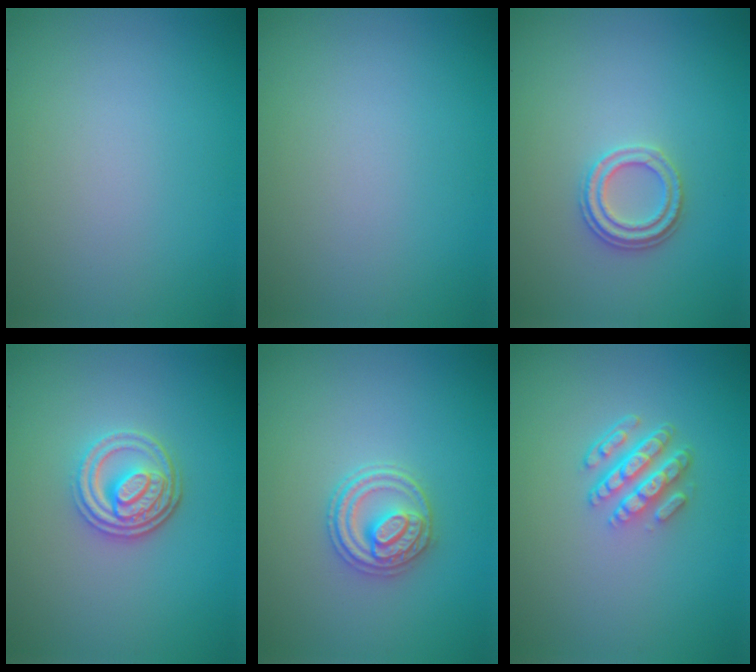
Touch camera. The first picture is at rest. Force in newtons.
{"total": 0.0}
{"total": 2.3, "press": 2.2, "slide": 0.8}
{"total": 3.9, "press": 3.1, "slide": 2.3}
{"total": 3.2, "press": 3.0, "slide": 1.0}
{"total": 4.3, "press": 3.1, "slide": 2.9}